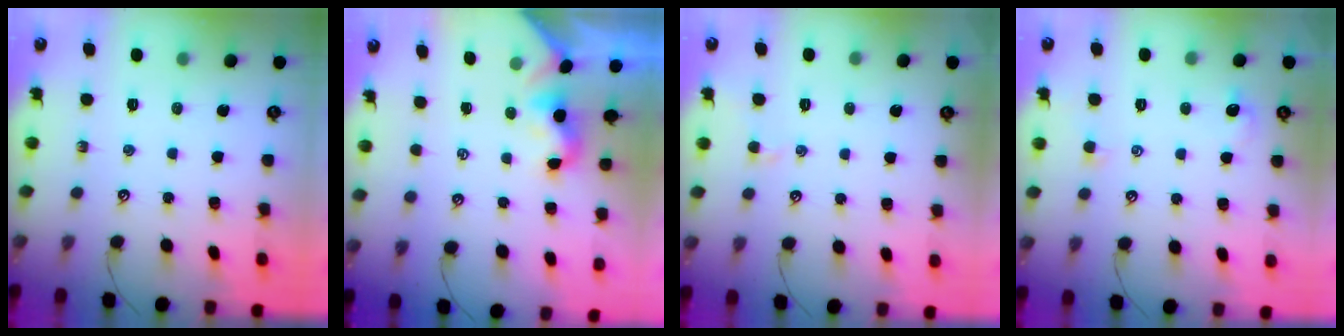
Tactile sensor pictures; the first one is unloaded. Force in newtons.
{"total": 1.9, "press": 1.9, "slide": 0.5}
{"total": 0.0}
{"total": 1.0, "press": 0.8, "slide": 0.6}